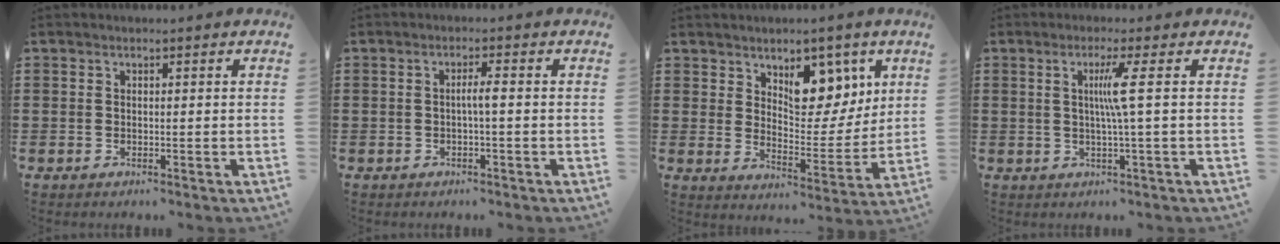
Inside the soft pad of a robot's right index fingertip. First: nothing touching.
{"total": 2.0, "force": [-0.3, 0.0, 2.0], "torque": [-0.038, 0.000, -0.008]}
{"total": 8.8, "force": [5.7, 5.2, 4.3], "torque": [-0.066, -0.029, 0.095]}
{"total": 4.6, "force": [0.5, -1.1, 4.4], "torque": [-0.085, -0.010, 0.002]}